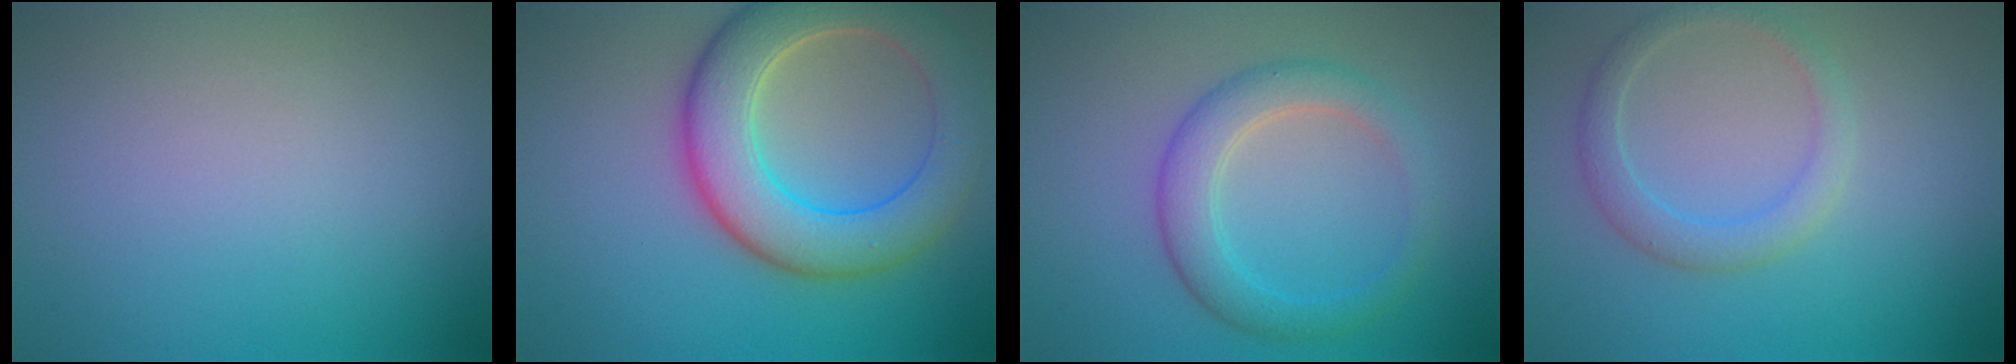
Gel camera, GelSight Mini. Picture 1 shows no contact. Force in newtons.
{"total": 8.0, "press": 7.9, "slide": 0.7}
{"total": 3.6, "press": 3.6, "slide": 0.1}
{"total": 2.3, "press": 2.3, "slide": 0.2}